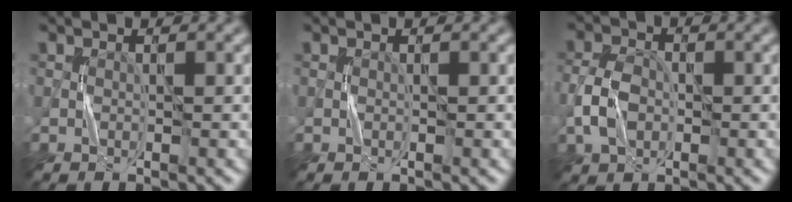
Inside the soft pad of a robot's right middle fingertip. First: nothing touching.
{"total": 0.0}
{"total": 3.7, "force": [-0.9, 2.8, 2.3], "torque": [-0.050, 0.002, -0.021]}